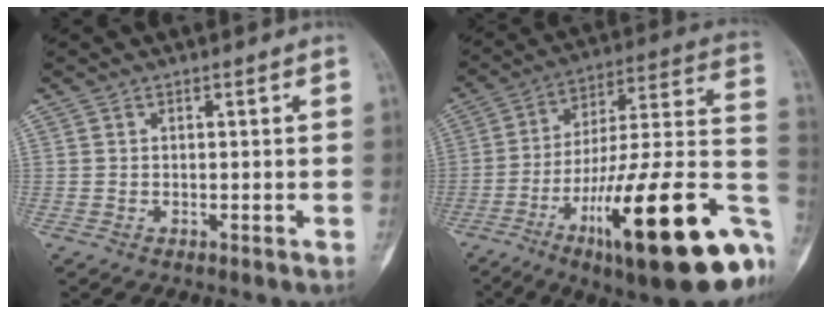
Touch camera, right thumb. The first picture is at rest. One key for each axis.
{"total": 33.1, "fx": -12.9, "fy": 8.5, "fz": 29.3, "tx": -0.365, "ty": 0.052, "tz": -0.191}